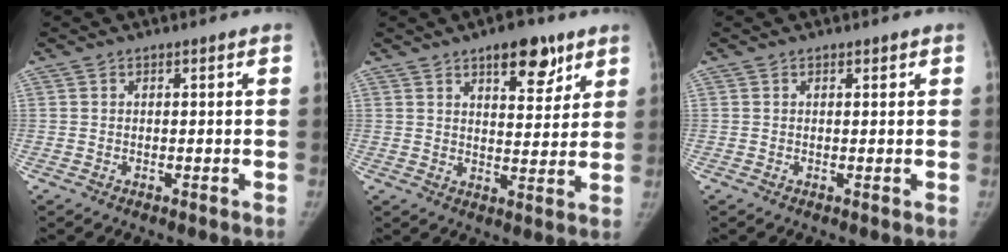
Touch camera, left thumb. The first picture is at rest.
{"total": 9.7, "force": [6.0, 4.2, 6.3], "torque": [-0.060, -0.031, 0.087]}
{"total": 0.7, "force": [0.5, 0.4, 0.3], "torque": [-0.002, -0.003, 0.006]}